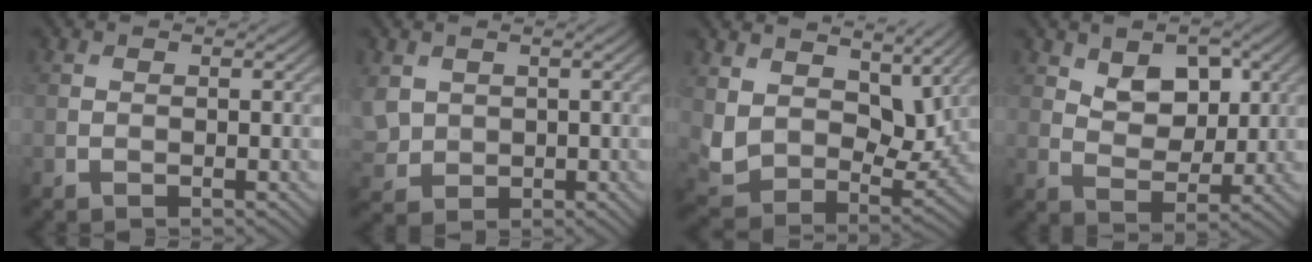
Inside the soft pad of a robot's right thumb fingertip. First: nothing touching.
{"total": 4.2, "force": [1.0, 3.5, 2.1], "torque": [-0.075, -0.007, 0.023]}
{"total": 9.8, "force": [4.5, 6.6, 5.7], "torque": [-0.157, -0.020, 0.092]}
{"total": 6.4, "force": [2.7, 4.0, 4.2], "torque": [-0.068, -0.015, 0.041]}